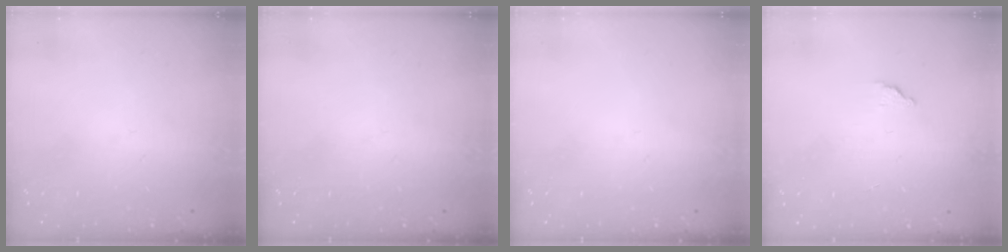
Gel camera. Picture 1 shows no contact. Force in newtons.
{"total": 0.0}
{"total": 0.0}
{"total": 2.0, "press": 2.0, "slide": 0.1}